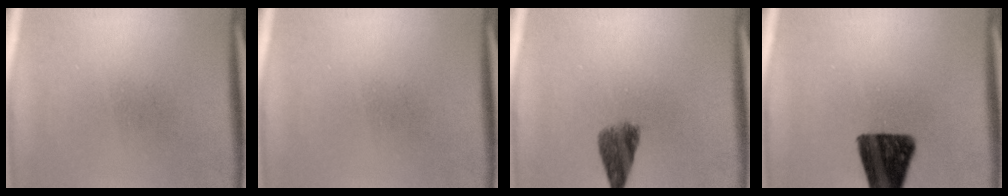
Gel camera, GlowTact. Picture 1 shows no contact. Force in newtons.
{"total": 0.0}
{"total": 4.7}
{"total": 13.2}